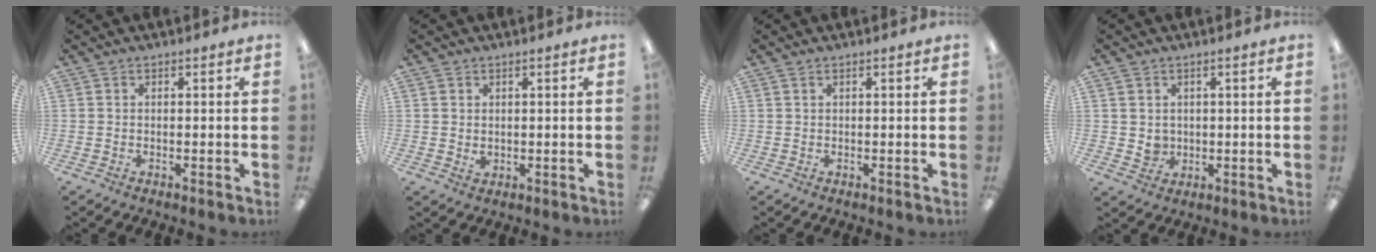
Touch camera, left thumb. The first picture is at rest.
{"total": 1.7, "force": [0.8, 1.4, 0.7], "torque": [-0.007, -0.002, 0.012]}
{"total": 0.6, "force": [0.3, 0.1, 0.5], "torque": [-0.010, 0.000, 0.006]}
{"total": 3.0, "force": [1.0, 2.8, 0.5], "torque": [-0.007, -0.004, 0.018]}